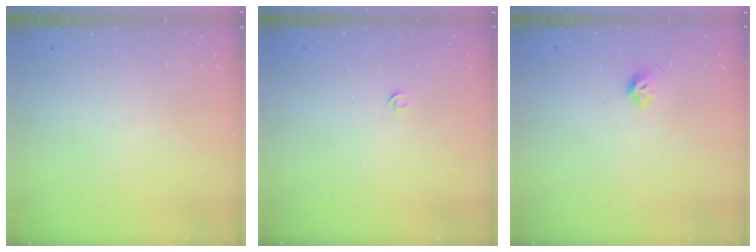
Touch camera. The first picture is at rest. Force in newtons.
{"total": 2.7, "press": 2.6, "slide": 0.6}
{"total": 4.5, "press": 4.3, "slide": 1.0}